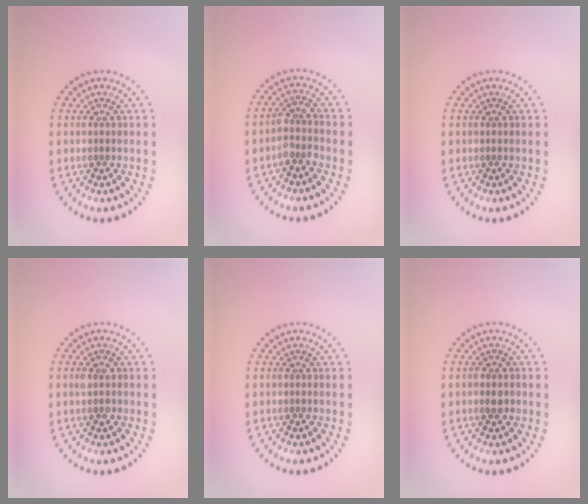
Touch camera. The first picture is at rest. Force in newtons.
{"total": 1.9, "press": 1.6, "slide": 1.1}
{"total": 0.0}
{"total": 1.1, "press": 1.1, "slide": 0.0}
{"total": 0.0}
{"total": 1.1, "press": 1.0, "slide": 0.4}